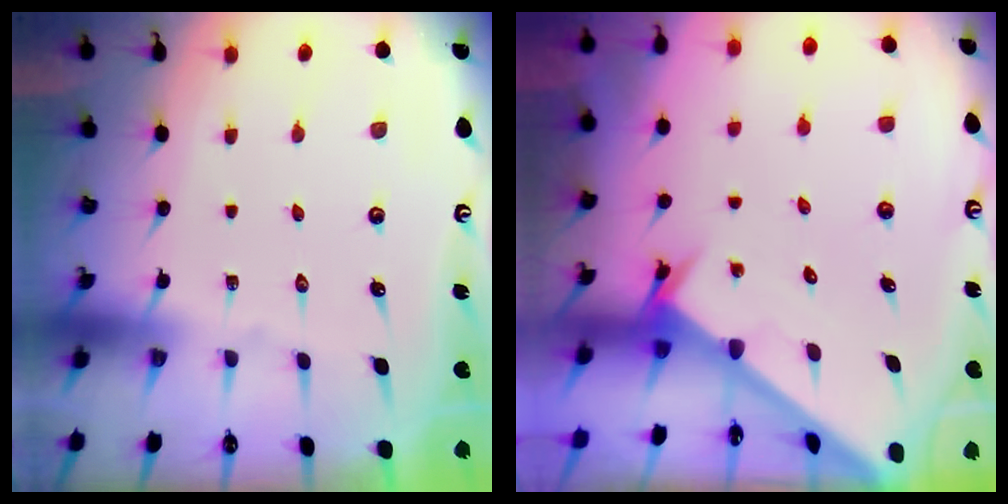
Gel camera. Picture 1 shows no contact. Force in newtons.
{"total": 2.4, "press": 2.4, "slide": 0.2}